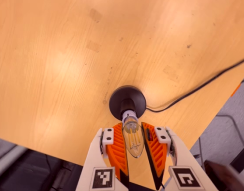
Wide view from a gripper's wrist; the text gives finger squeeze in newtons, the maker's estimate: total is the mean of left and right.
{"total": 13.0, "left": 12.7, "right": 13.3}